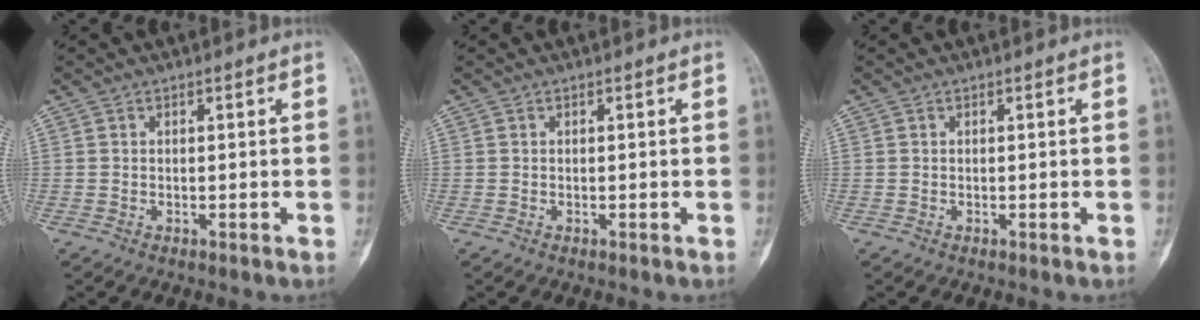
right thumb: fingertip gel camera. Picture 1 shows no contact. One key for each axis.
{"total": 0.0}
{"total": 0.0}